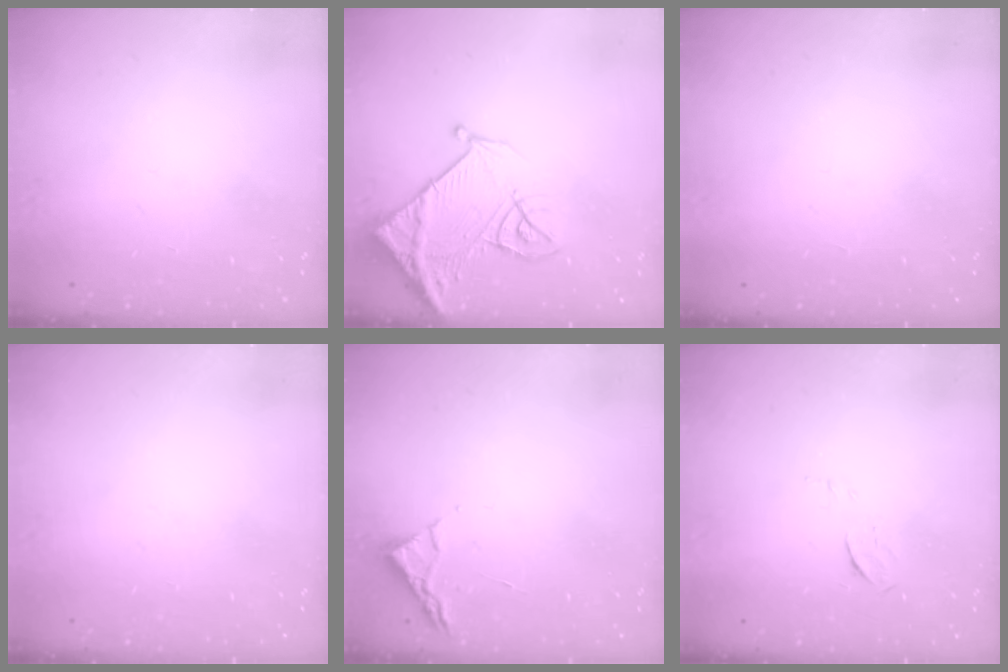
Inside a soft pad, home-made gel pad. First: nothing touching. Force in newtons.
{"total": 13.7, "press": 13.6, "slide": 1.6}
{"total": 1.5, "press": 1.5, "slide": 0.1}
{"total": 0.0}
{"total": 3.0, "press": 2.9, "slide": 0.4}
{"total": 5.0, "press": 4.9, "slide": 1.2}